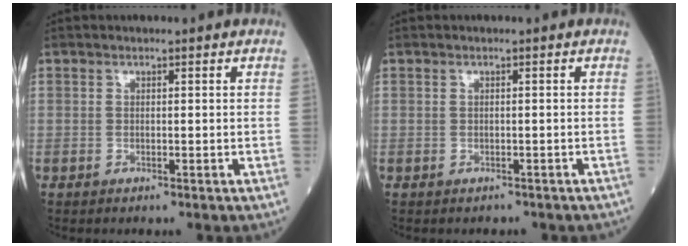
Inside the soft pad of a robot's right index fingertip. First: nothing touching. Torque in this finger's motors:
{"motor_torque": [0.10, -0.03, -0.17, -0.04]}